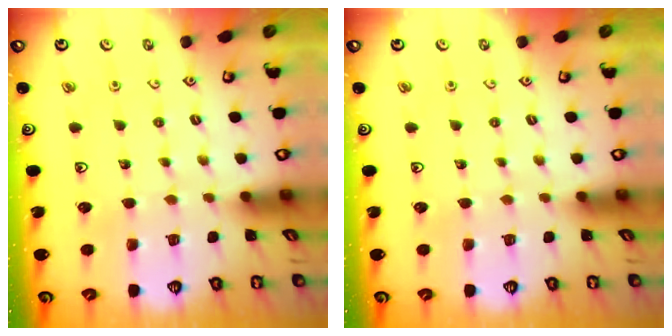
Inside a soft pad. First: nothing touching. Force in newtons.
{"total": 0.0}